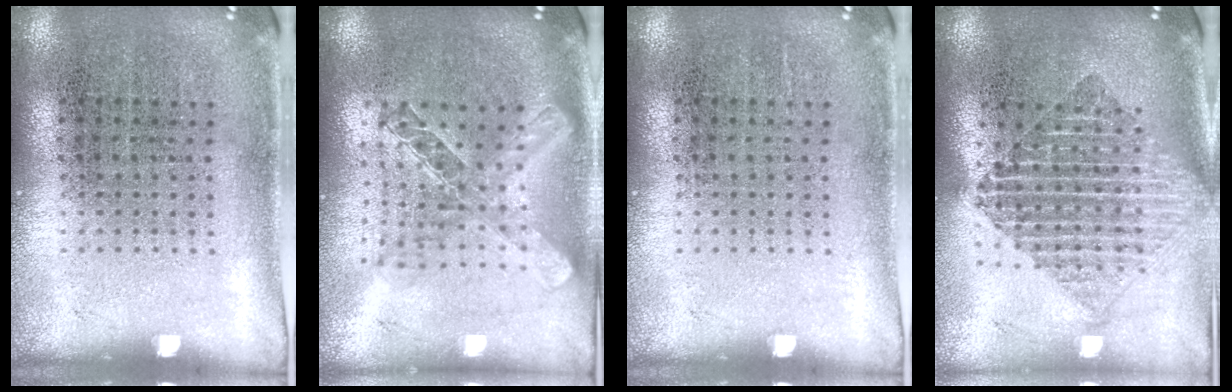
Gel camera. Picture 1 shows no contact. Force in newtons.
{"total": 2.1, "press": 1.7, "slide": 1.1}
{"total": 0.0}
{"total": 1.9, "press": 1.6, "slide": 1.0}